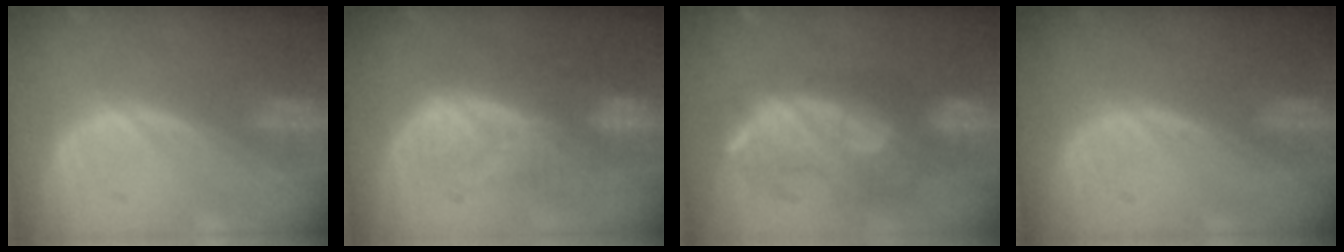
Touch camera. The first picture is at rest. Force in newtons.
{"total": 10.2, "press": 8.8, "slide": 5.2}
{"total": 9.4, "press": 9.2, "slide": 1.9}
{"total": 0.0}